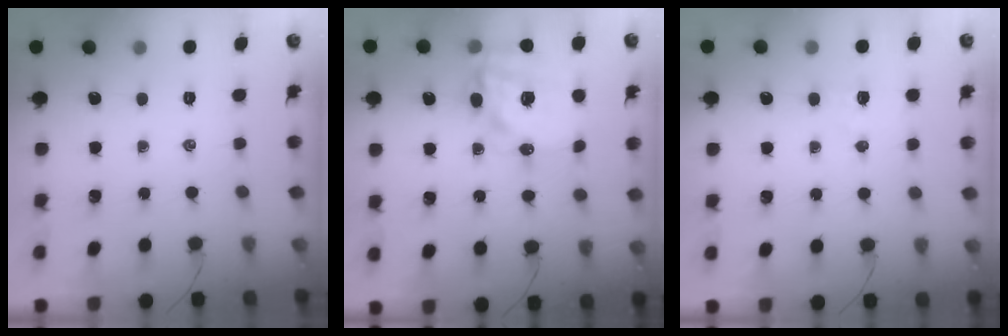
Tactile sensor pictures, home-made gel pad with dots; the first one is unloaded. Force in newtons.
{"total": 17.6, "press": 17.2, "slide": 3.7}
{"total": 3.3, "press": 3.2, "slide": 0.9}